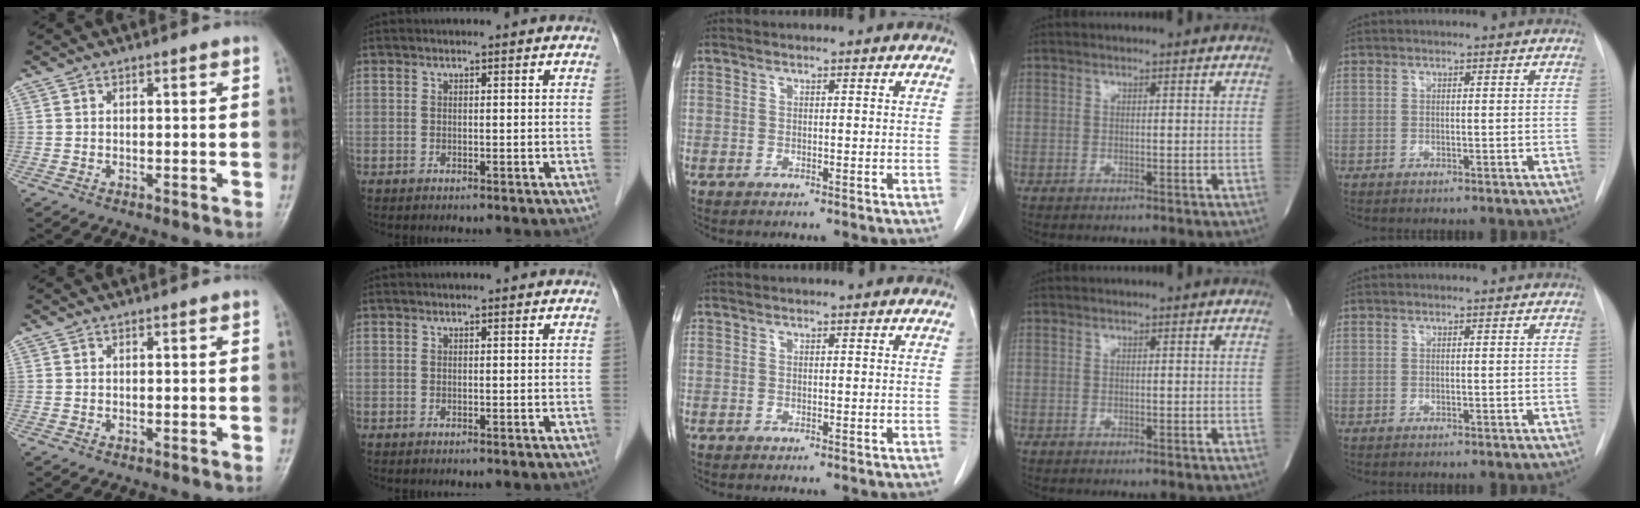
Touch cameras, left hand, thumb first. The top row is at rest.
{}